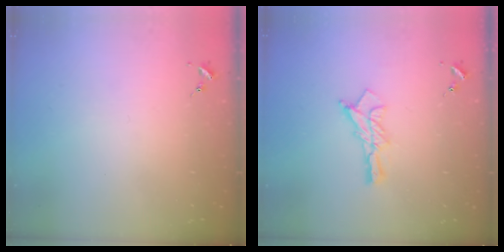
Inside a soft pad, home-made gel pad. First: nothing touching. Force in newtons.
{"total": 10.6, "press": 10.6, "slide": 0.8}